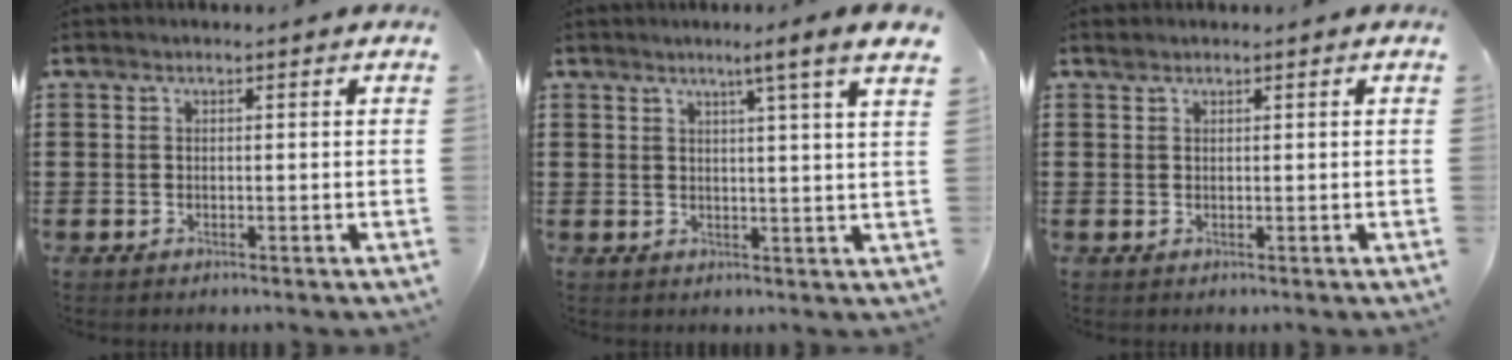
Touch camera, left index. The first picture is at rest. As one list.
[{"total": 4.6, "force": [3.1, -1.2, 3.2], "torque": [-0.061, -0.016, 0.045]}, {"total": 1.1, "force": [0.8, 0.7, 0.0], "torque": [-0.002, 0.002, 0.017]}]